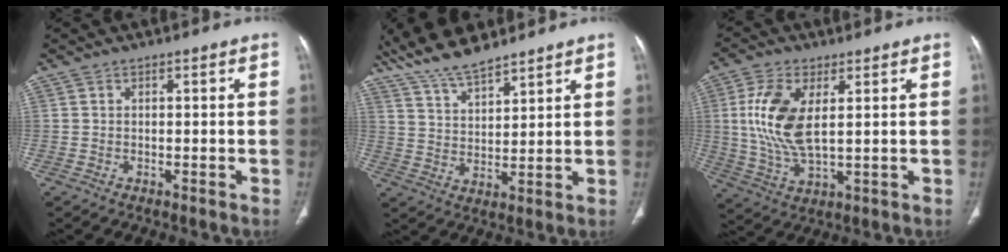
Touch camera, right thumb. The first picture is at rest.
{"total": 10.9, "force": [9.2, 2.9, 5.1], "torque": [-0.083, -0.039, 0.177]}
{"total": 12.0, "force": [2.3, 5.6, 10.4], "torque": [-0.224, -0.010, 0.051]}